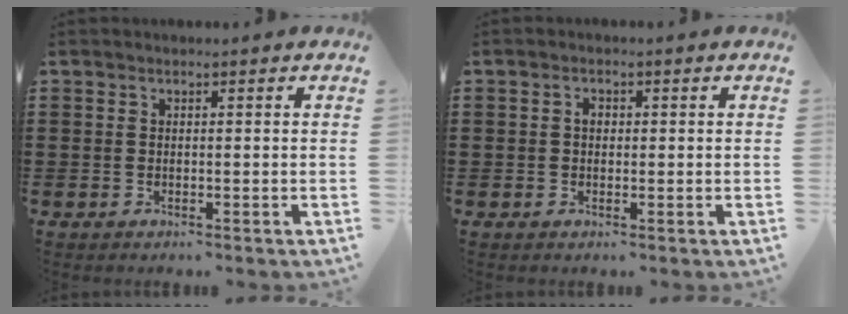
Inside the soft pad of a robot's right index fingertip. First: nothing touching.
{"total": 1.2, "force": [0.1, 0.9, 0.9], "torque": [-0.018, 0.006, 0.000]}